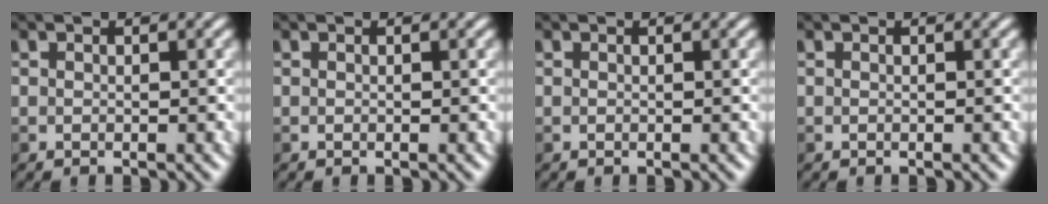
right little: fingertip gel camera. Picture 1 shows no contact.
{"total": 0.0}
{"total": 0.0}
{"total": 0.0}